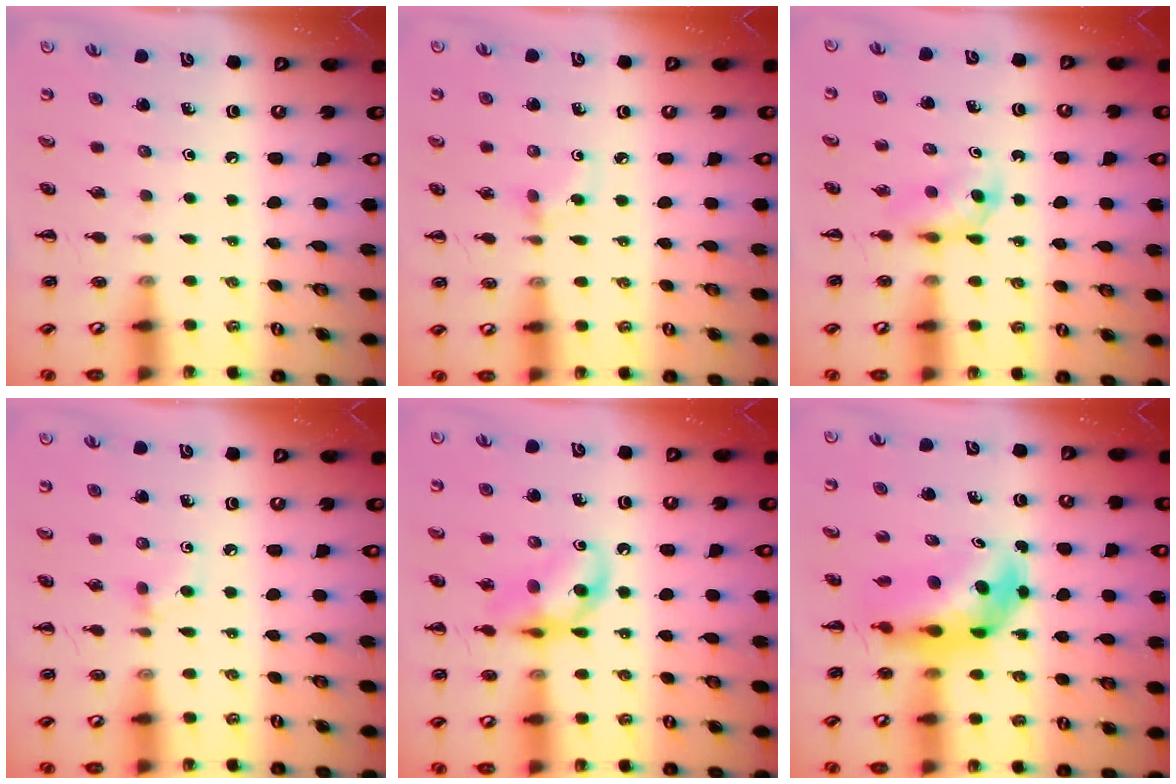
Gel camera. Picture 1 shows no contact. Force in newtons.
{"total": 3.2, "press": 2.9, "slide": 1.3}
{"total": 3.6, "press": 3.3, "slide": 1.5}
{"total": 4.5, "press": 4.2, "slide": 1.5}
{"total": 12.5, "press": 12.4, "slide": 1.7}
{"total": 7.7, "press": 7.4, "slide": 2.2}